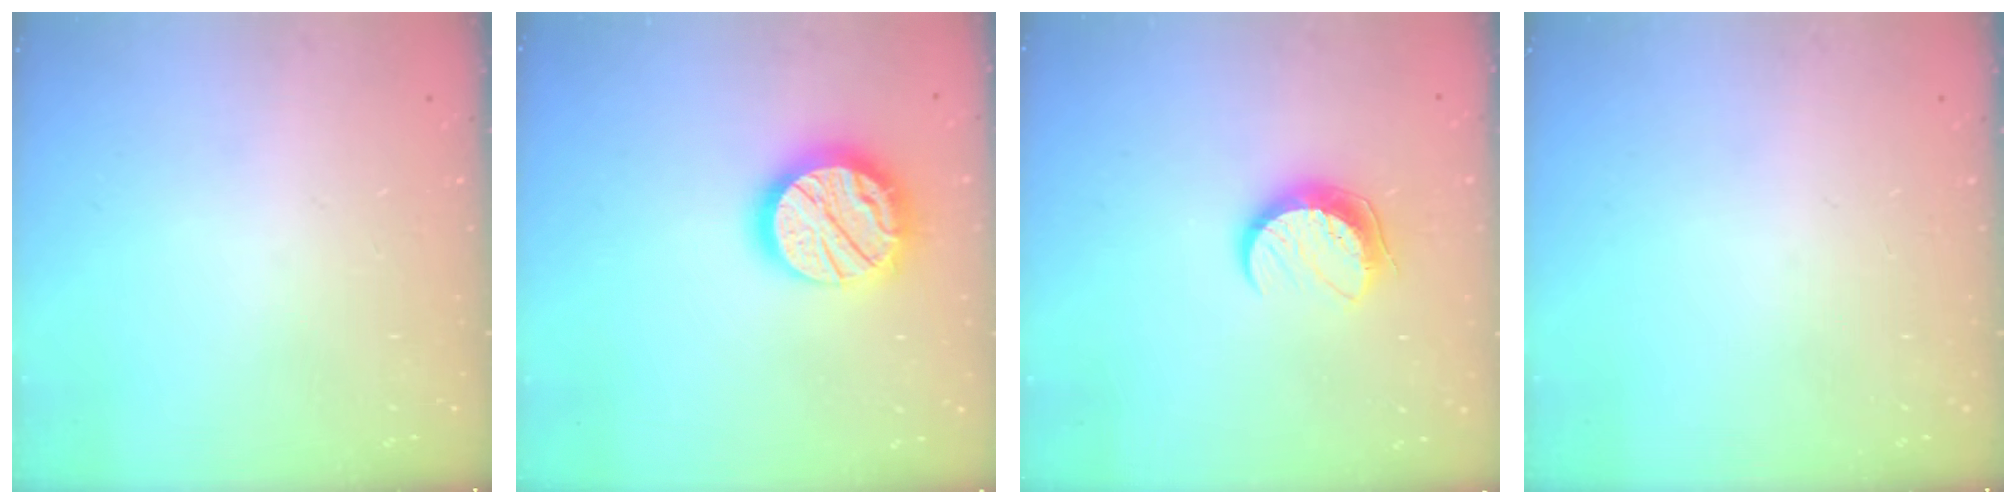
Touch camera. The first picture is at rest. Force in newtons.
{"total": 18.7, "press": 18.7, "slide": 1.4}
{"total": 9.5, "press": 9.5, "slide": 0.8}
{"total": 0.0}